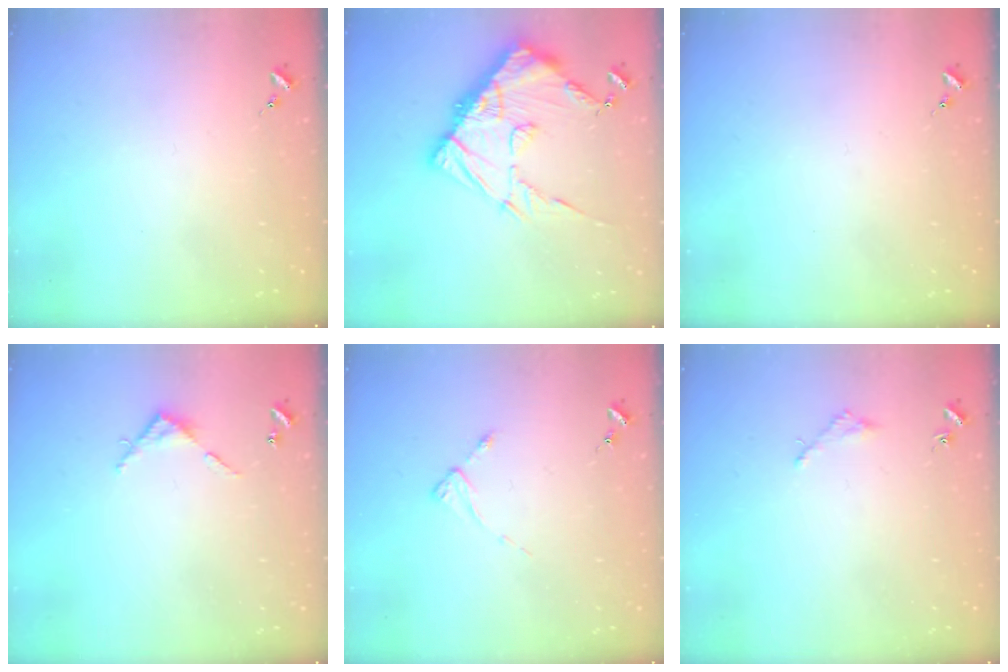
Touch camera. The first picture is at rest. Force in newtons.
{"total": 18.0, "press": 17.9, "slide": 1.6}
{"total": 0.0}
{"total": 4.5, "press": 4.5, "slide": 0.4}
{"total": 2.5, "press": 2.5, "slide": 0.3}
{"total": 1.6, "press": 1.6, "slide": 0.2}